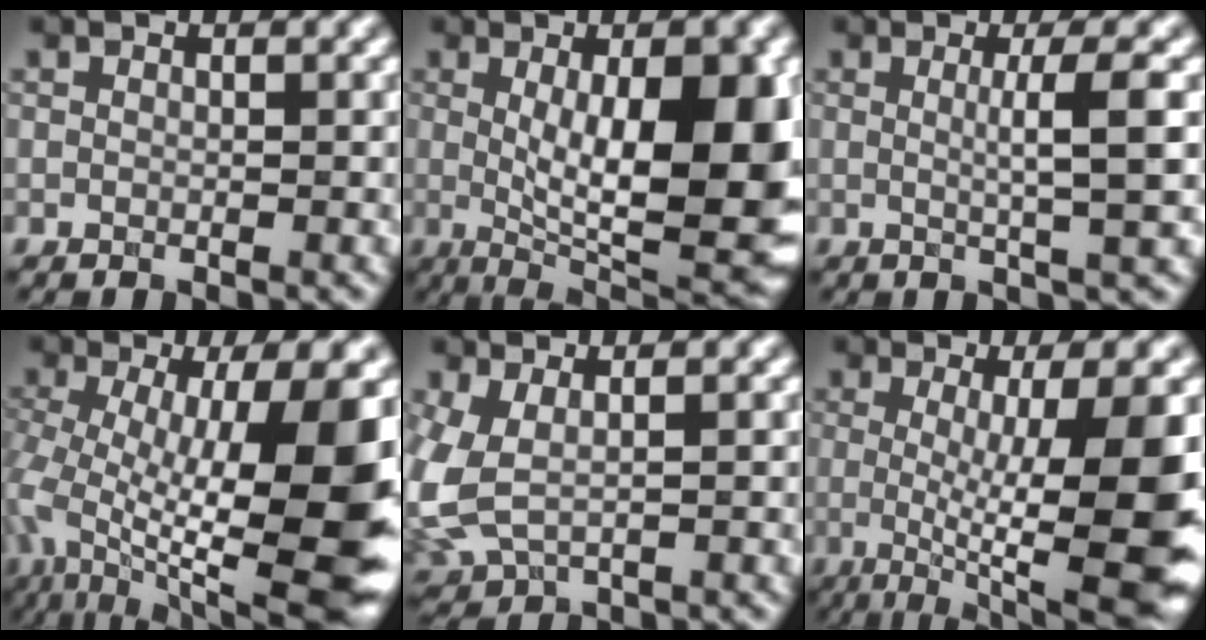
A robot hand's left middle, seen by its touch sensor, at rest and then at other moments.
{"total": 13.4, "force": [0.5, 4.3, 12.7], "torque": [-0.163, -0.014, 0.016]}
{"total": 4.1, "force": [0.4, 0.7, 4.1], "torque": [-0.061, 0.000, 0.003]}
{"total": 14.1, "force": [-2.0, 4.2, 13.3], "torque": [-0.206, -0.010, -0.032]}
{"total": 4.5, "force": [0.2, 2.5, 3.7], "torque": [-0.105, -0.005, 0.004]}
{"total": 13.1, "force": [-0.9, 3.1, 12.7], "torque": [-0.167, -0.014, -0.011]}